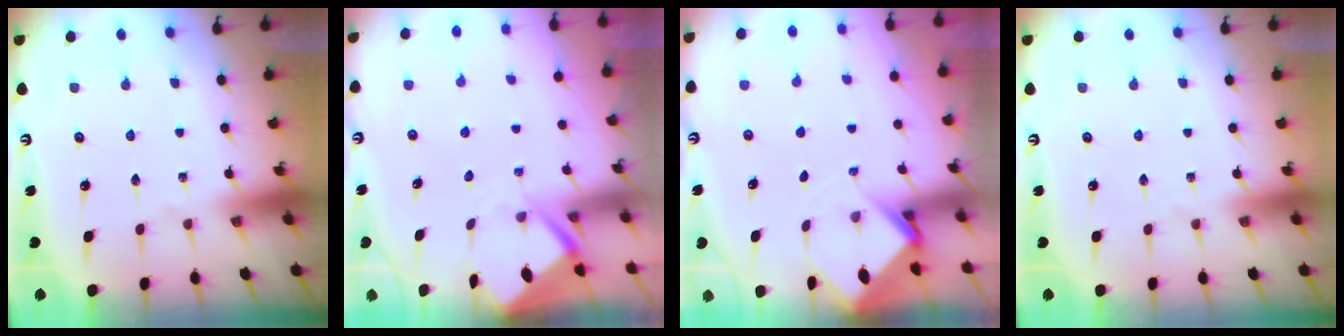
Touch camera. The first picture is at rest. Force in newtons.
{"total": 3.4, "press": 3.4, "slide": 0.3}
{"total": 3.0, "press": 3.0, "slide": 0.2}
{"total": 0.0}